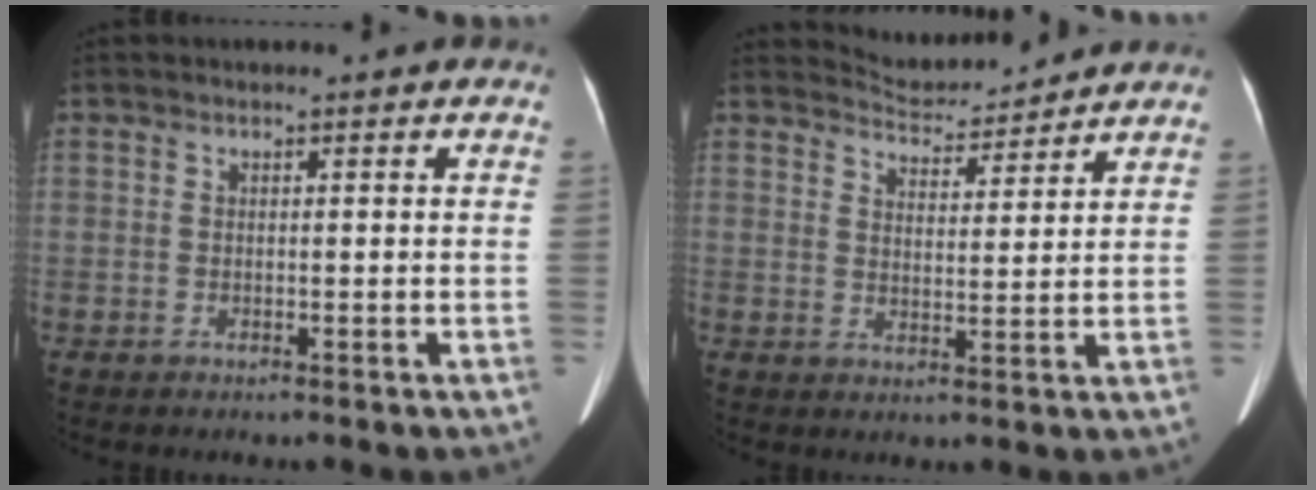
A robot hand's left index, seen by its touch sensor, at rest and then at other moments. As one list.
[{"total": 6.0, "force": [6.0, 0.5, -0.4], "torque": [-0.004, 0.008, 0.096]}]